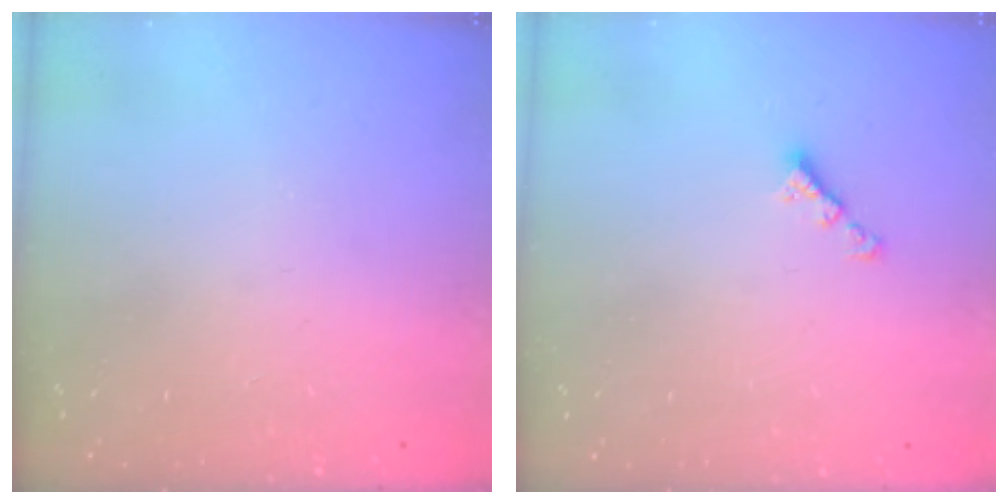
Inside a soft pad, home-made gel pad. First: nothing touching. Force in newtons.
{"total": 2.3, "press": 2.3, "slide": 0.4}